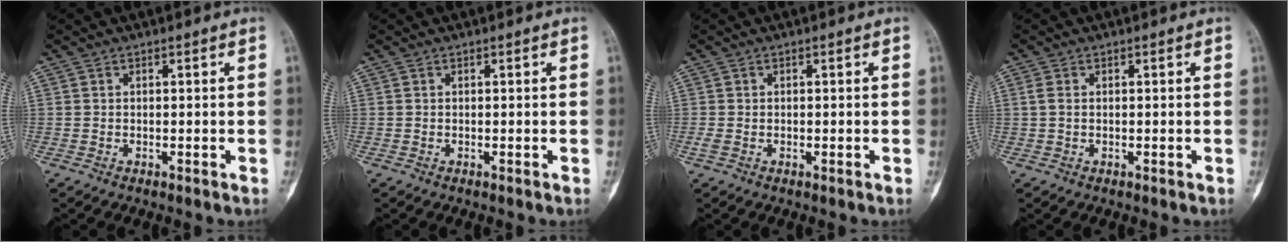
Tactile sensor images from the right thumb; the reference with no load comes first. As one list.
[{"total": 0.0}, {"total": 0.8, "force": [-0.1, 0.6, 0.5], "torque": [-0.020, -0.001, -0.002]}, {"total": 1.6, "force": [0.2, 1.1, 1.2], "torque": [-0.032, 0.002, 0.006]}]